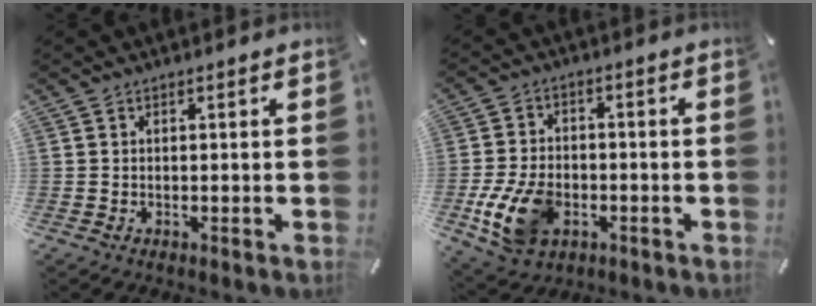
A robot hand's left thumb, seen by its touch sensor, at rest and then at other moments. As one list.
[{"total": 13.3, "force": [-4.2, 9.3, 8.6], "torque": [-0.181, 0.009, -0.071]}]